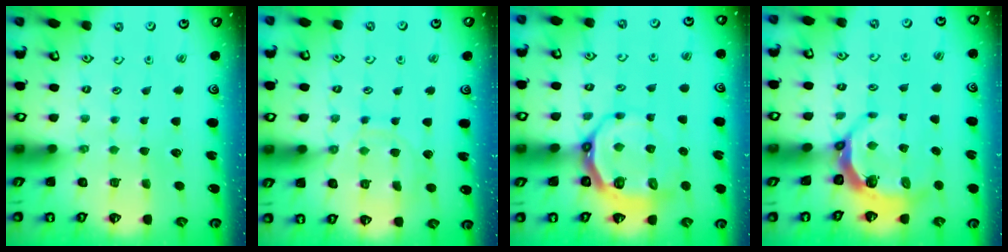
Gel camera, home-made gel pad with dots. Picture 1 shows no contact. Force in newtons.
{"total": 8.9, "press": 8.9, "slide": 0.8}
{"total": 8.7, "press": 7.9, "slide": 3.8}
{"total": 5.7, "press": 4.5, "slide": 3.6}